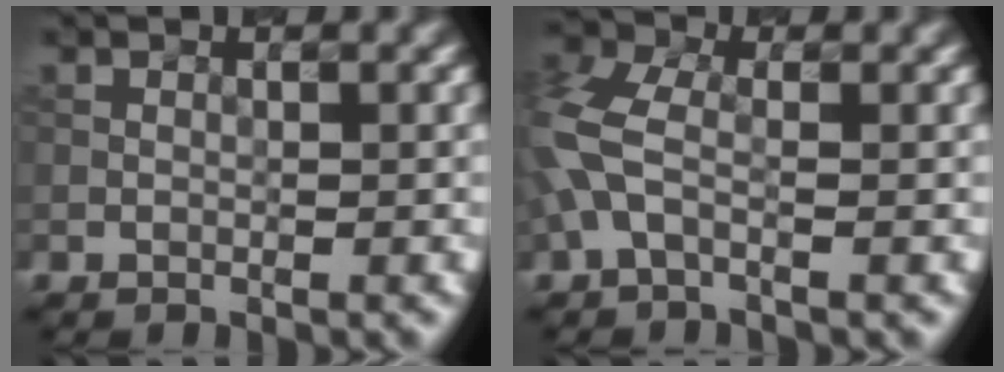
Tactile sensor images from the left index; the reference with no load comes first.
{"total": 5.2, "force": [-0.8, 3.0, 4.1], "torque": [-0.114, 0.009, -0.032]}